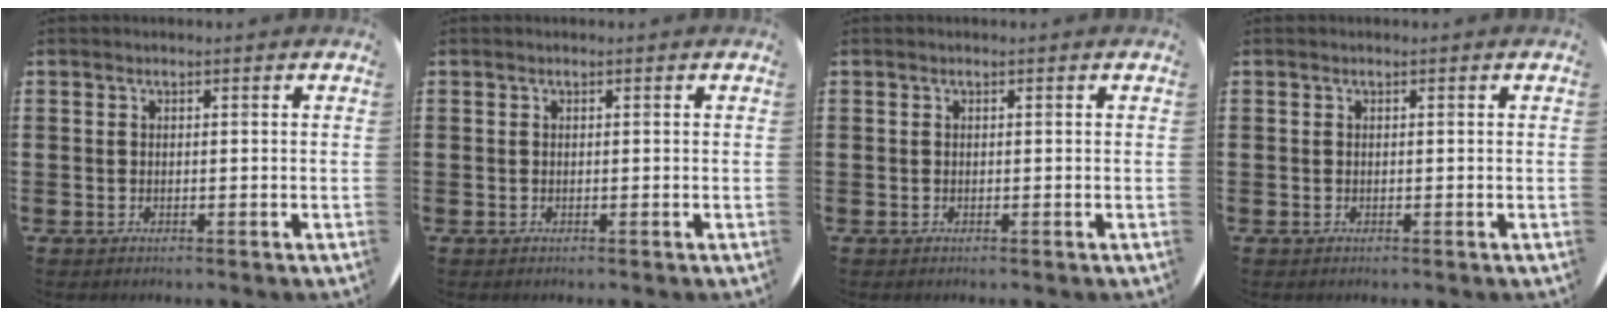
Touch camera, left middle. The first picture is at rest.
{"total": 0.0}
{"total": 0.0}
{"total": 0.0}